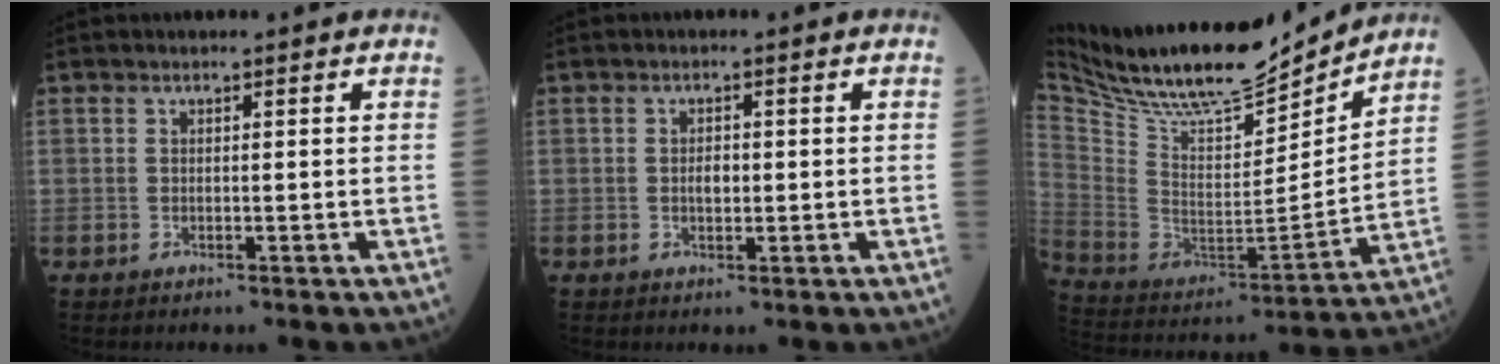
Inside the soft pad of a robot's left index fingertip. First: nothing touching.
{"total": 1.6, "force": [-0.8, 0.8, 1.1], "torque": [-0.016, -0.003, -0.017]}
{"total": 21.4, "force": [19.1, 4.1, 8.6], "torque": [-0.169, -0.019, 0.319]}